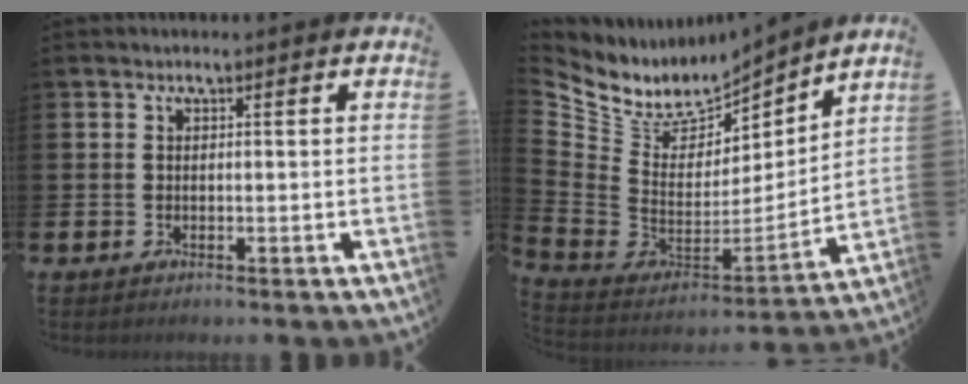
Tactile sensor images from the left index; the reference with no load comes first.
{"total": 8.4, "force": [7.0, 4.2, 2.2], "torque": [-0.092, -0.050, 0.126]}